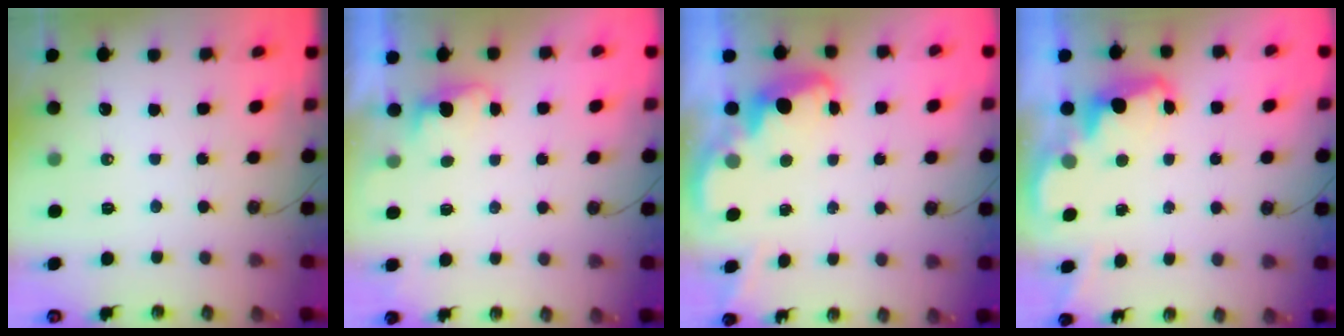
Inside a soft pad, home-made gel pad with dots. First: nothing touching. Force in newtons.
{"total": 0.7, "press": 0.0, "slide": 0.7}
{"total": 2.7, "press": 2.6, "slide": 0.7}
{"total": 2.2, "press": 2.1, "slide": 0.7}